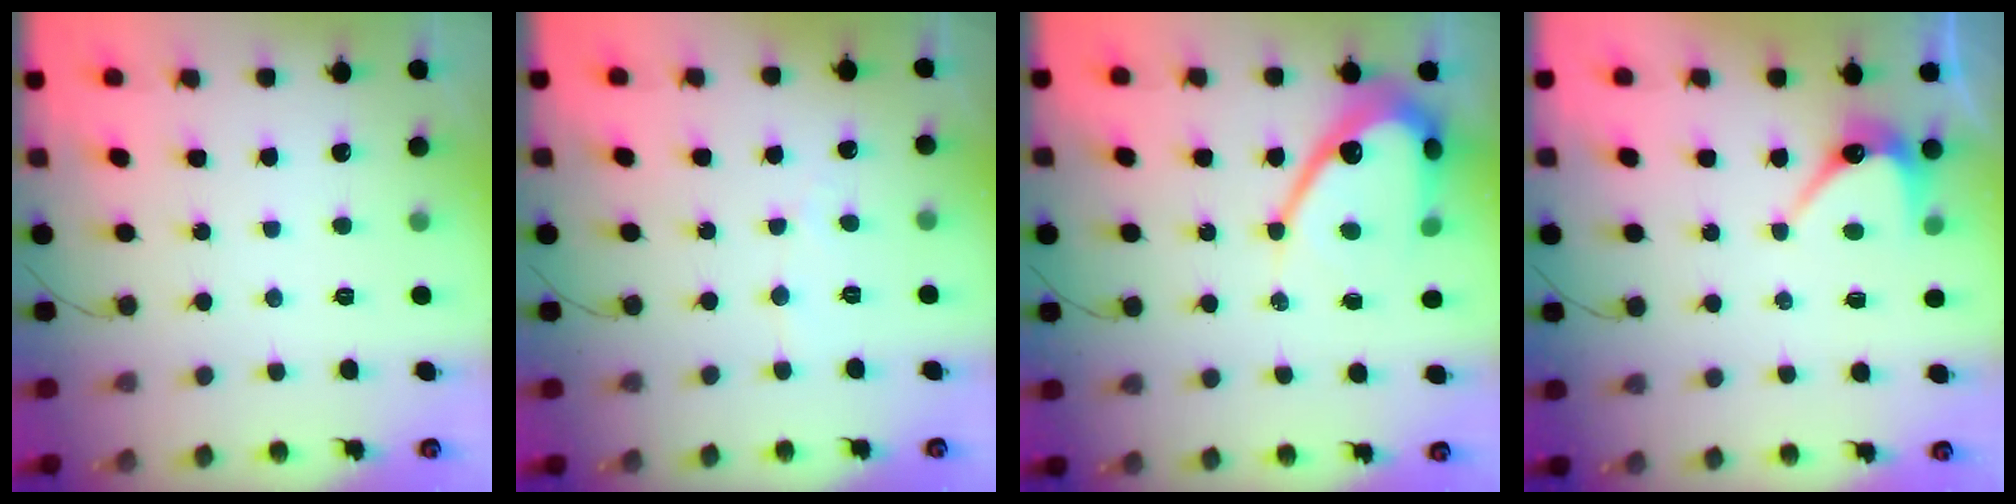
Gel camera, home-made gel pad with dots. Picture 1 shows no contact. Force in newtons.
{"total": 2.4, "press": 2.4, "slide": 0.2}
{"total": 11.5, "press": 11.5, "slide": 1.0}
{"total": 4.8, "press": 4.7, "slide": 0.4}